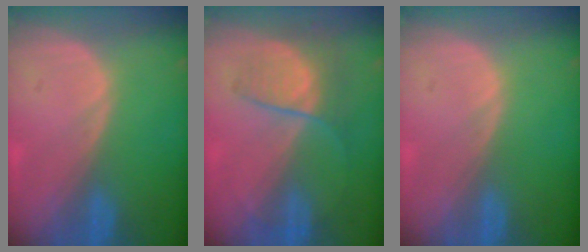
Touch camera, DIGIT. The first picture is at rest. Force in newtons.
{"total": 6.6, "press": 6.0, "slide": 2.8}
{"total": 0.0}